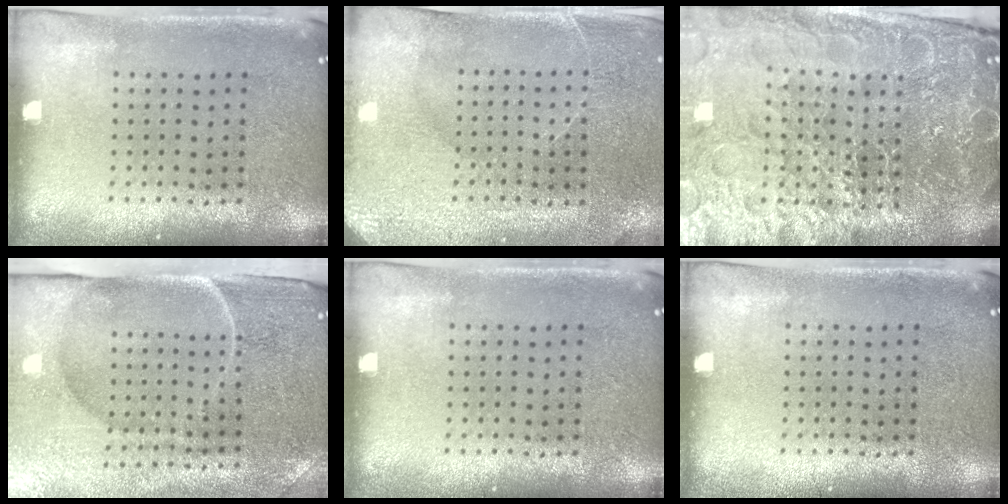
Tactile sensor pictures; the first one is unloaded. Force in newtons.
{"total": 3.0, "press": 2.9, "slide": 0.6}
{"total": 6.6, "press": 5.8, "slide": 3.1}
{"total": 4.7, "press": 3.9, "slide": 2.6}
{"total": 0.0}
{"total": 0.0}